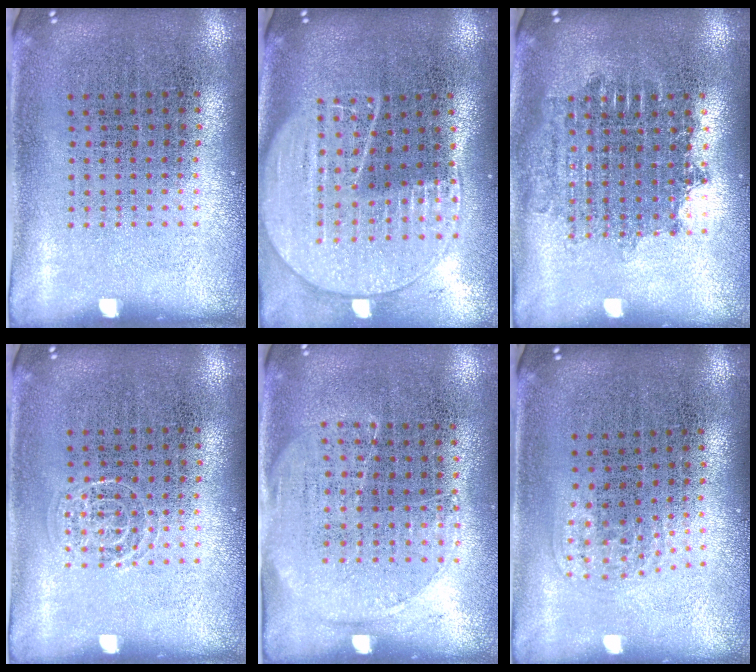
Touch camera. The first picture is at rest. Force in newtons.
{"total": 2.0, "press": 1.8, "slide": 1.0}
{"total": 1.8, "press": 1.5, "slide": 1.0}
{"total": 1.1, "press": 1.1, "slide": 0.2}
{"total": 1.4, "press": 1.2, "slide": 0.7}
{"total": 1.0, "press": 0.7, "slide": 0.7}